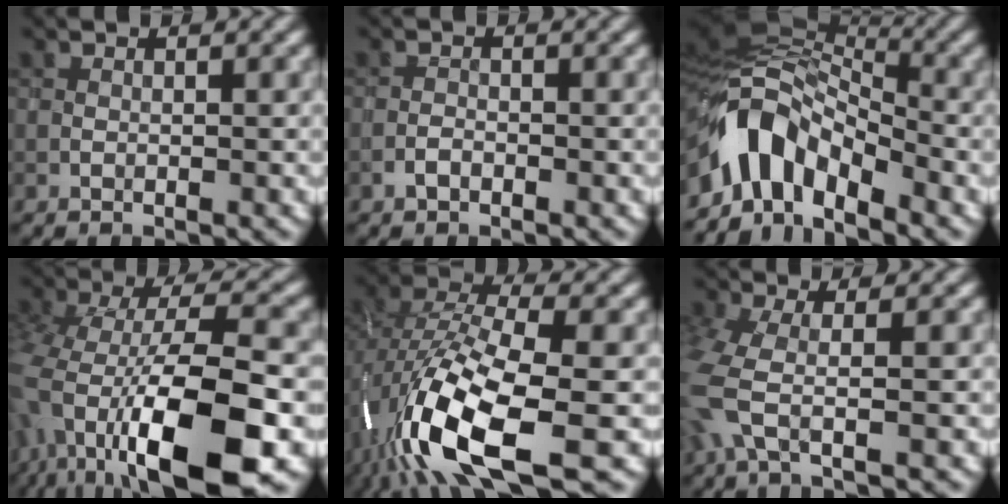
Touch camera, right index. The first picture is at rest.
{"total": 0.7, "force": [-0.4, 0.4, 0.4], "torque": [-0.005, 0.002, -0.011]}
{"total": 8.2, "force": [-4.2, 4.7, 5.1], "torque": [-0.086, 0.007, -0.087]}
{"total": 13.7, "force": [-5.4, 5.6, 11.3], "torque": [-0.202, -0.012, -0.091]}
{"total": 14.3, "force": [-6.0, 5.2, 11.9], "torque": [-0.250, -0.013, -0.112]}
{"total": 4.3, "force": [-1.3, 1.4, 3.8], "torque": [-0.104, -0.017, -0.033]}